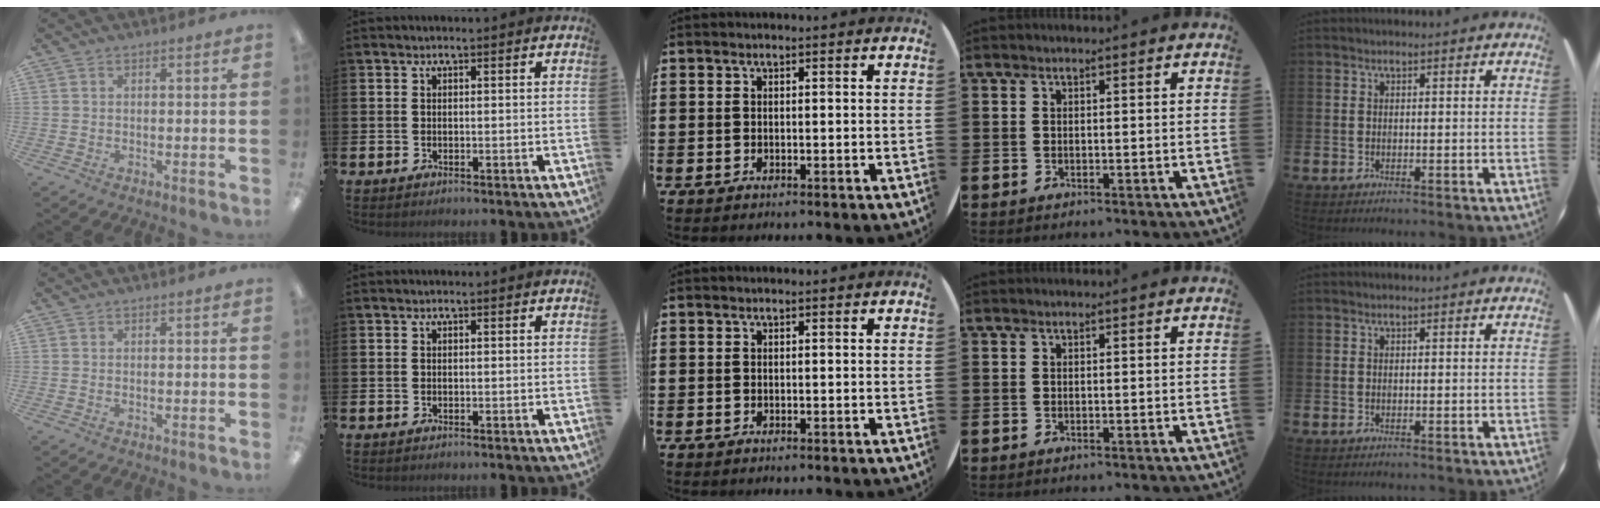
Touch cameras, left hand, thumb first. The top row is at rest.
{}